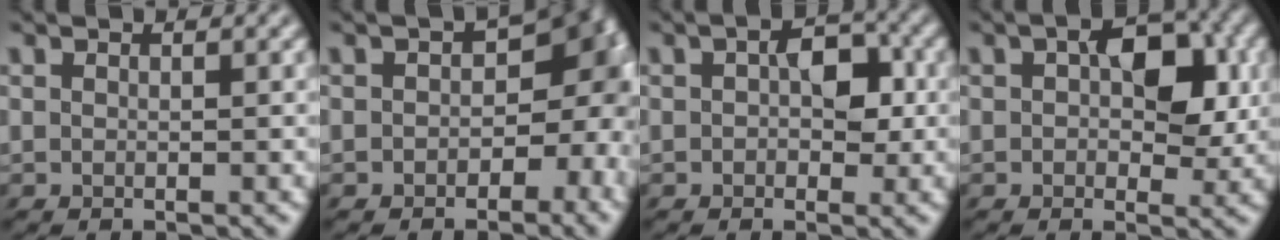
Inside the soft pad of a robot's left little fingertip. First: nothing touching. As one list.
[{"total": 13.2, "force": [-2.2, 9.1, 9.3], "torque": [-0.102, -0.027, -0.042]}, {"total": 4.8, "force": [0.0, 3.1, 3.7], "torque": [-0.058, 0.004, -0.001]}, {"total": 7.5, "force": [0.9, 4.4, 5.9], "torque": [-0.099, 0.001, 0.014]}]